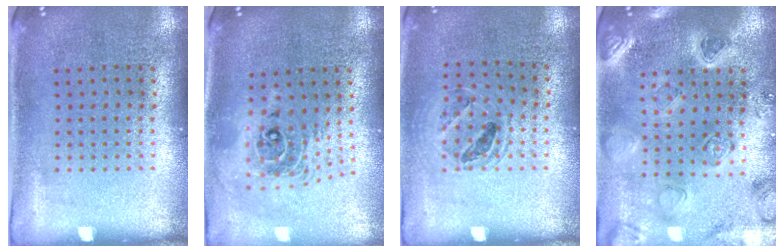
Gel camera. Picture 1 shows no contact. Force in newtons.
{"total": 2.1, "press": 1.6, "slide": 1.4}
{"total": 1.0, "press": 1.0, "slide": 0.2}
{"total": 2.2, "press": 2.2, "slide": 0.2}